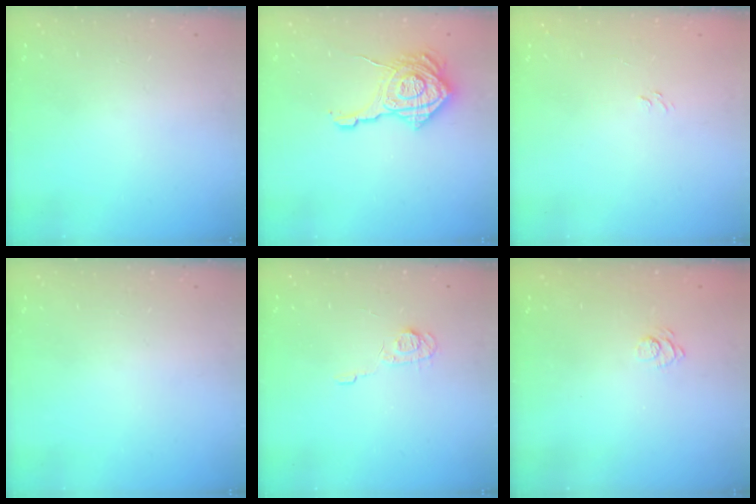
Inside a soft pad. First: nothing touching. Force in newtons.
{"total": 19.4, "press": 19.4, "slide": 1.1}
{"total": 5.4, "press": 5.3, "slide": 1.0}
{"total": 0.0}
{"total": 5.9, "press": 5.8, "slide": 0.9}
{"total": 2.1, "press": 1.6, "slide": 1.3}